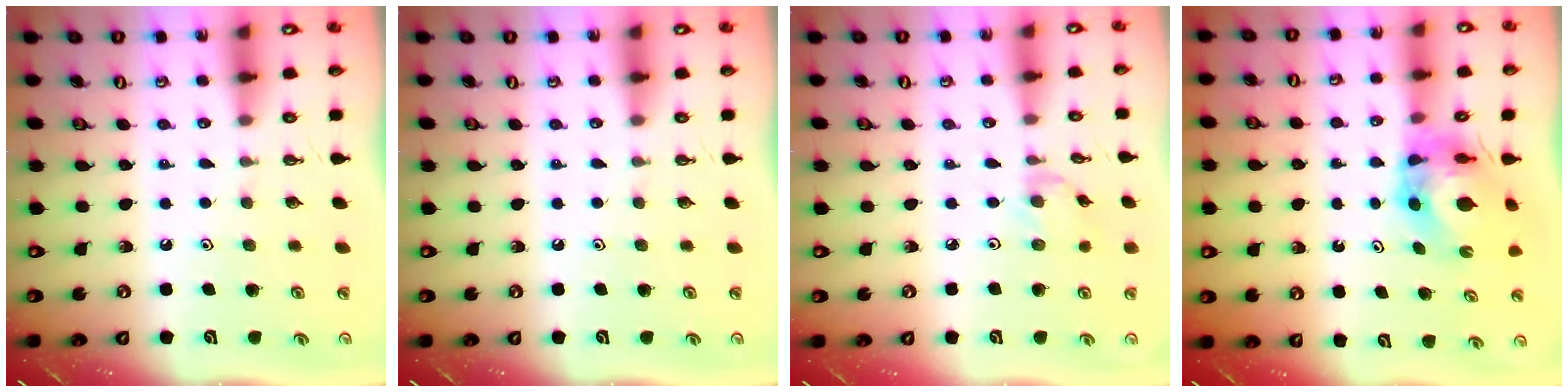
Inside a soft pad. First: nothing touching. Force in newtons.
{"total": 0.0}
{"total": 2.0, "press": 2.0, "slide": 0.3}
{"total": 7.0, "press": 6.9, "slide": 0.7}